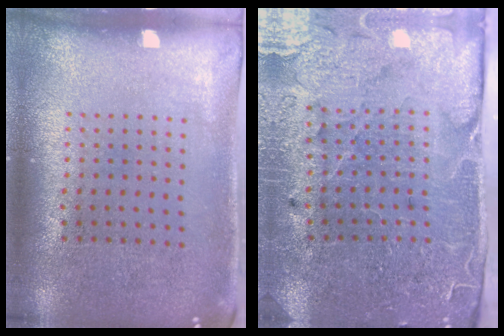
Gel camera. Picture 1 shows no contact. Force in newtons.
{"total": 3.4, "press": 3.4, "slide": 0.6}